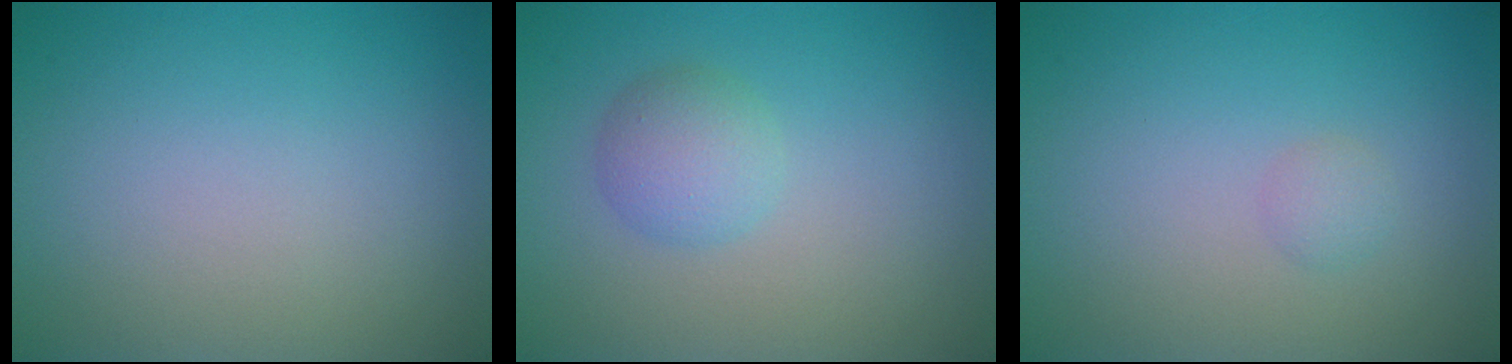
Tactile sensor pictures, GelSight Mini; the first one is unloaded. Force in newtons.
{"total": 2.4, "press": 2.4, "slide": 0.1}
{"total": 0.8, "press": 0.8, "slide": 0.1}